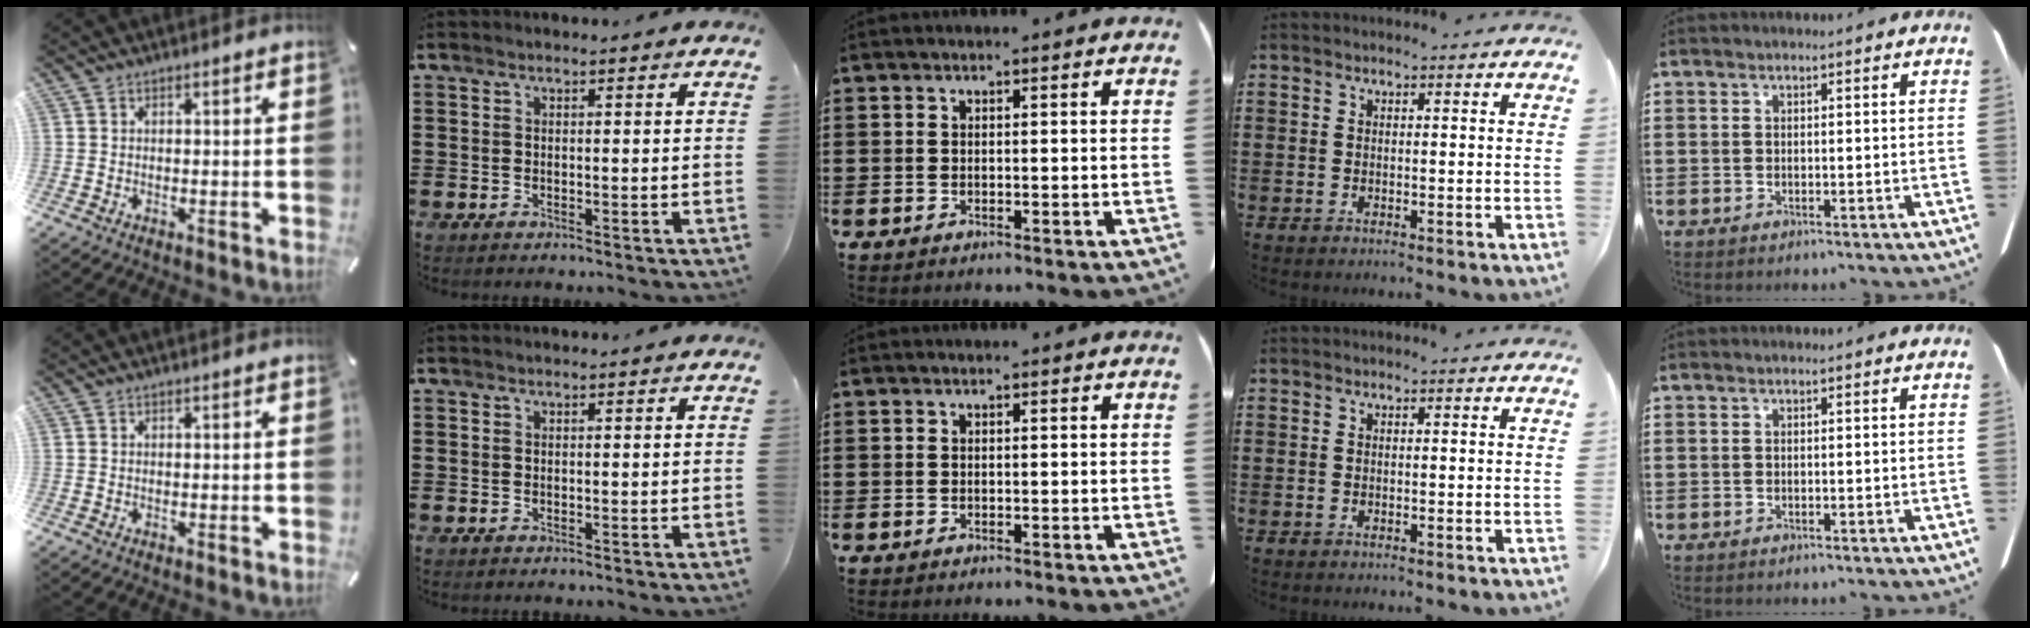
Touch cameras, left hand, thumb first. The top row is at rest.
{}